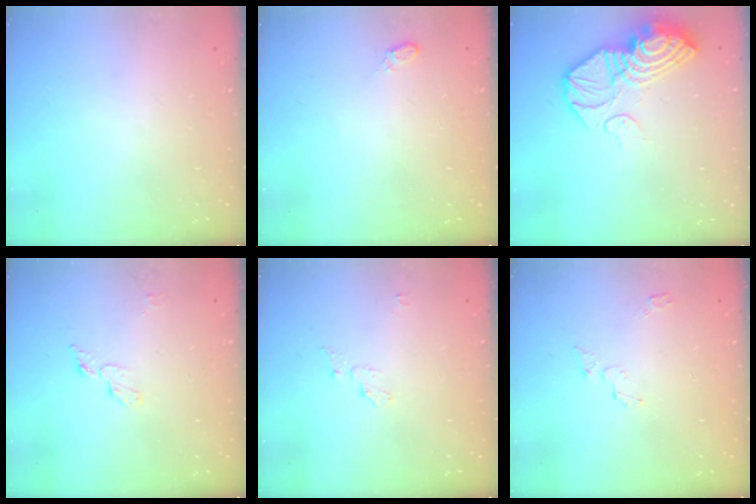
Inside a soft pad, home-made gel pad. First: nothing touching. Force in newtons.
{"total": 4.5, "press": 4.3, "slide": 1.4}
{"total": 15.8, "press": 15.7, "slide": 1.4}
{"total": 4.6, "press": 4.6, "slide": 0.4}
{"total": 3.9, "press": 3.9, "slide": 0.3}
{"total": 3.8, "press": 3.8, "slide": 0.4}